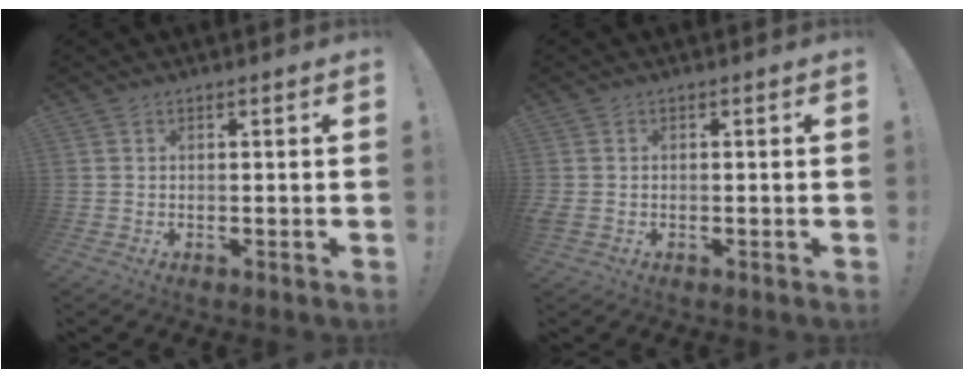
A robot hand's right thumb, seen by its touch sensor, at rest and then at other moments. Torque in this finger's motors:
{"motor_torque": [-0.23, 1.44, 1.64, 0.10, 0.76]}